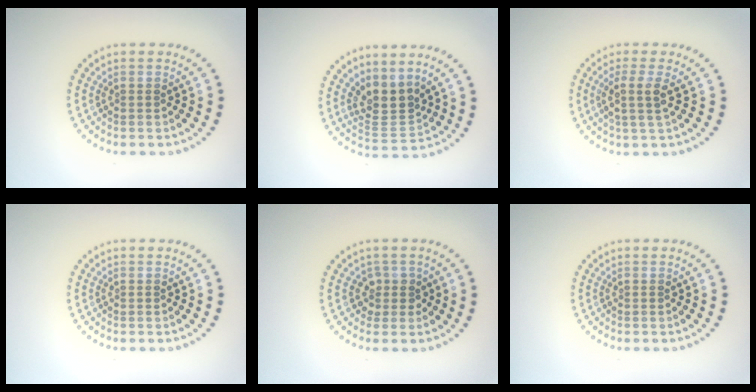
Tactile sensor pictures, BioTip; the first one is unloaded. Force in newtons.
{"total": 3.2, "press": 2.6, "slide": 2.0}
{"total": 2.5, "press": 2.0, "slide": 1.5}
{"total": 0.0}
{"total": 1.7, "press": 1.3, "slide": 1.1}
{"total": 0.0}